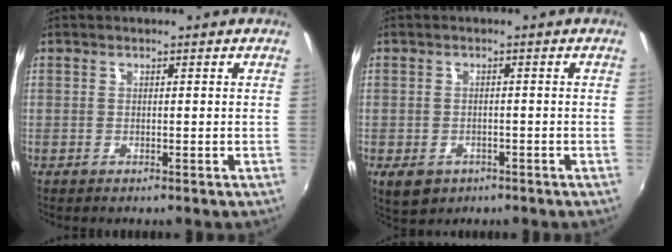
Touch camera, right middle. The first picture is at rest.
{"total": 5.1, "force": [-2.6, 3.6, 2.5], "torque": [-0.054, -0.013, -0.036]}